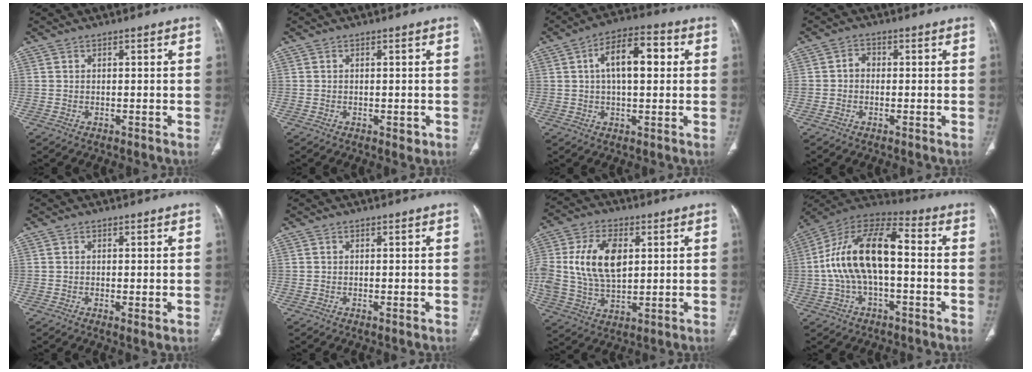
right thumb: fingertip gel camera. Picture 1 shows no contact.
{"total": 2.3, "force": [-0.8, 1.3, 1.8], "torque": [-0.015, -0.001, -0.006]}
{"total": 11.0, "force": [2.2, 5.2, 9.5], "torque": [-0.145, 0.023, 0.028]}
{"total": 2.2, "force": [-0.3, 1.8, 1.2], "torque": [-0.009, 0.008, -0.012]}
{"total": 1.5, "force": [-0.2, 0.4, 1.4], "torque": [-0.032, -0.009, -0.003]}
{"total": 0.0}
{"total": 14.0, "force": [2.7, 8.2, 11.0], "torque": [-0.212, -0.001, 0.055]}
{"total": 16.9, "force": [-0.5, 8.0, 14.9], "torque": [-0.284, 0.047, -0.016]}